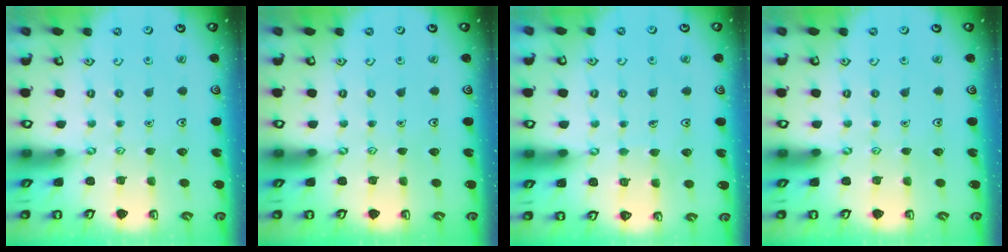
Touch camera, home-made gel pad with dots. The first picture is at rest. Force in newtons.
{"total": 0.0}
{"total": 5.3, "press": 5.3, "slide": 0.4}
{"total": 0.0}